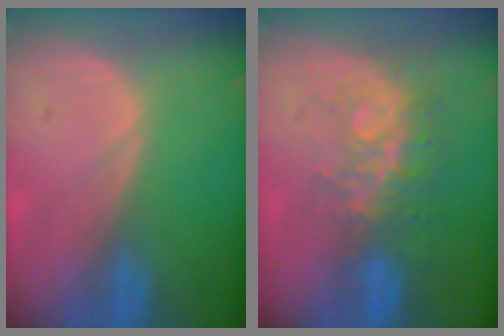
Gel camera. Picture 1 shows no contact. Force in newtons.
{"total": 8.4, "press": 6.9, "slide": 4.8}